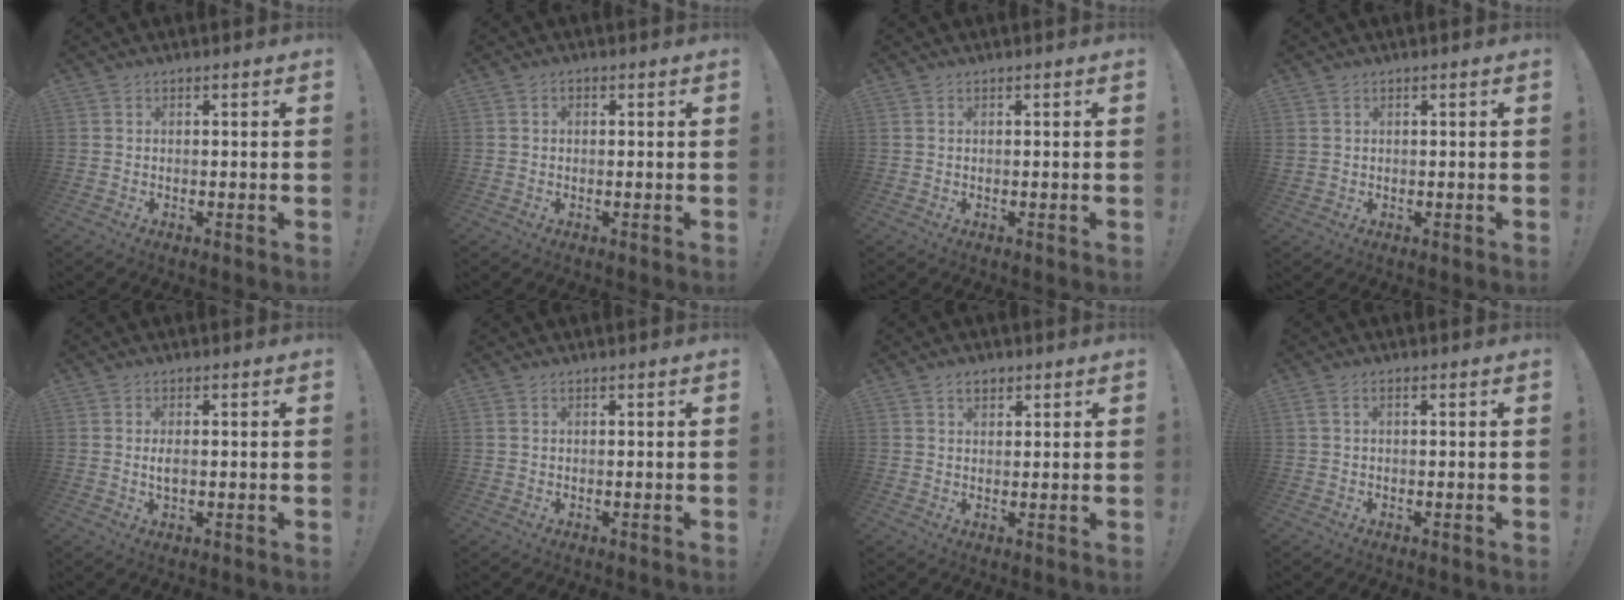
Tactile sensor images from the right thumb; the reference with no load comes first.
{"total": 0.9, "force": [-0.2, 0.8, 0.4], "torque": [-0.008, 0.004, -0.005]}
{"total": 0.0}
{"total": 1.3, "force": [0.7, 1.0, 0.3], "torque": [0.002, 0.000, 0.011]}
{"total": 2.0, "force": [-0.1, 0.8, 1.8], "torque": [-0.028, 0.000, -0.004]}
{"total": 0.5, "force": [0.3, 0.3, 0.2], "torque": [-0.010, 0.004, 0.007]}
{"total": 3.0, "force": [1.7, 2.0, 1.5], "torque": [-0.021, -0.003, 0.031]}
{"total": 1.3, "force": [0.0, 0.3, 1.3], "torque": [-0.029, 0.001, 0.000]}